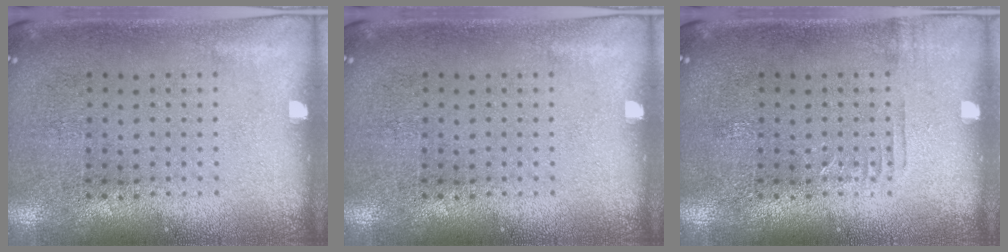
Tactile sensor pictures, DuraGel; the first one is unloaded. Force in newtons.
{"total": 0.0}
{"total": 0.7, "press": 0.6, "slide": 0.2}